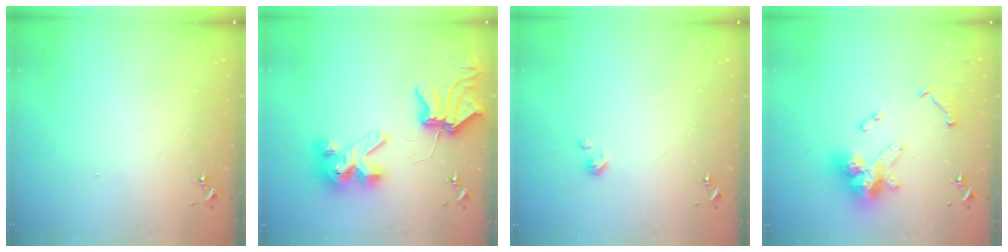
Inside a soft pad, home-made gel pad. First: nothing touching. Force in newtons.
{"total": 12.1, "press": 12.0, "slide": 1.5}
{"total": 2.6, "press": 2.6, "slide": 0.4}
{"total": 17.5, "press": 17.5, "slide": 1.7}